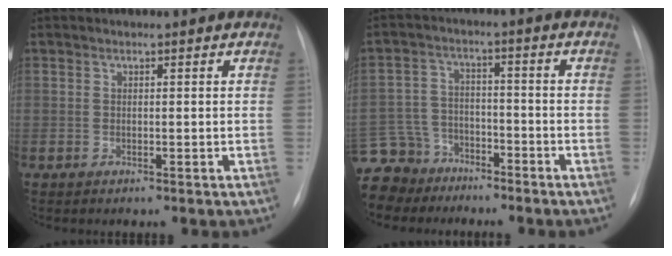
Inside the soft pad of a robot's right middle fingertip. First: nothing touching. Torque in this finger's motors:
{"motor_torque": [1.04, -0.98, 0.13, -0.01]}